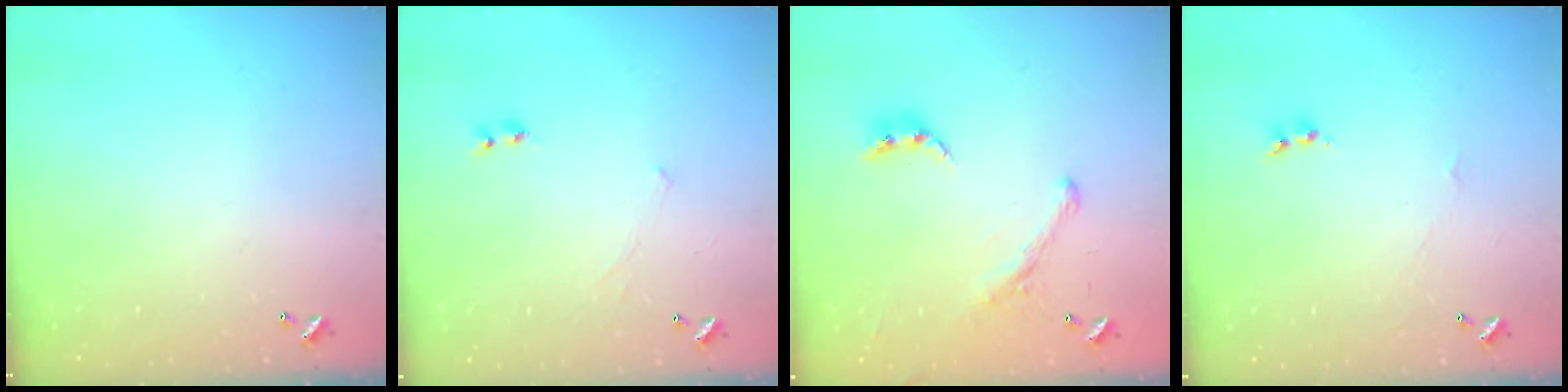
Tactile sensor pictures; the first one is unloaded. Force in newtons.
{"total": 2.3, "press": 2.3, "slide": 0.2}
{"total": 2.0, "press": 1.5, "slide": 1.2}
{"total": 1.7, "press": 1.6, "slide": 0.6}